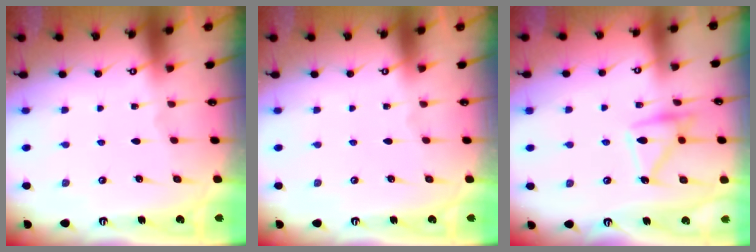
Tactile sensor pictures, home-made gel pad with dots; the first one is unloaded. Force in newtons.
{"total": 0.0}
{"total": 13.5, "press": 13.5, "slide": 0.6}